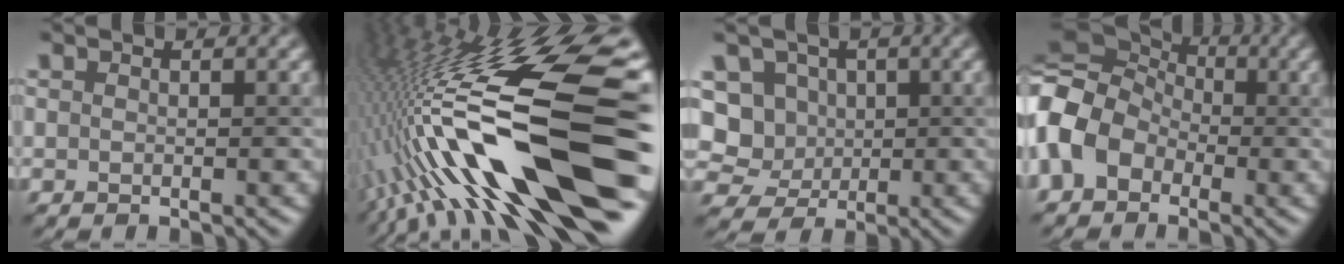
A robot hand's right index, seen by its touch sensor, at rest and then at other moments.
{"total": 15.9, "force": [-3.6, 3.0, 15.2], "torque": [-0.269, 0.026, -0.049]}
{"total": 7.7, "force": [1.8, 7.0, 2.6], "torque": [-0.040, 0.033, 0.014]}
{"total": 9.4, "force": [-1.2, 7.4, 5.6], "torque": [-0.114, 0.012, -0.038]}